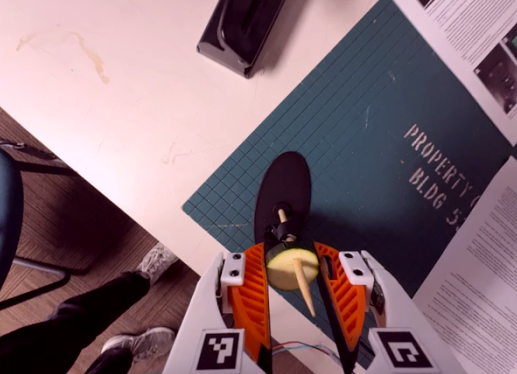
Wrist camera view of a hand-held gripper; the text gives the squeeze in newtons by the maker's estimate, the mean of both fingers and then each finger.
{"total": 12.9, "left": 12.6, "right": 13.3}